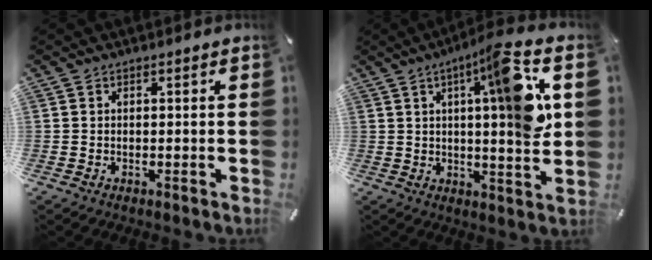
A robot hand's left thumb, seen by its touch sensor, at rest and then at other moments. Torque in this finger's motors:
{"motor_torque": [2.00, 3.01, 1.54, -1.23, 0.58]}